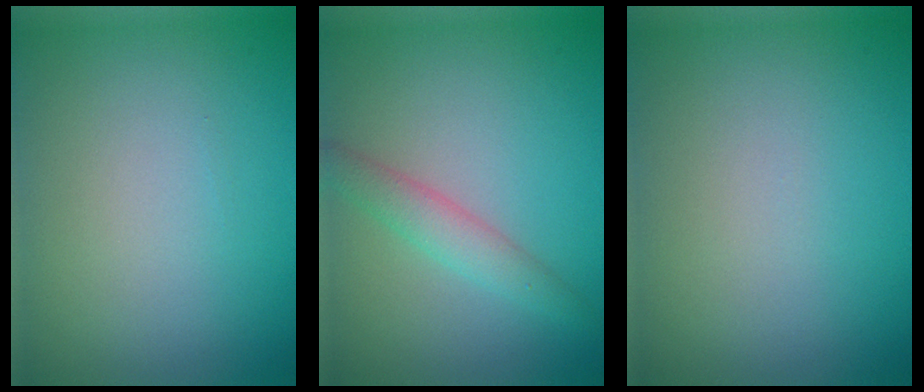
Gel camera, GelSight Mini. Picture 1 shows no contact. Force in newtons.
{"total": 2.5, "press": 2.5, "slide": 0.1}
{"total": 0.0}